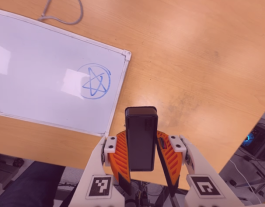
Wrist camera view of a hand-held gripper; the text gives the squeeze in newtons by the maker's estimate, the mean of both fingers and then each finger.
{"total": 6.0, "left": 5.2, "right": 6.7}